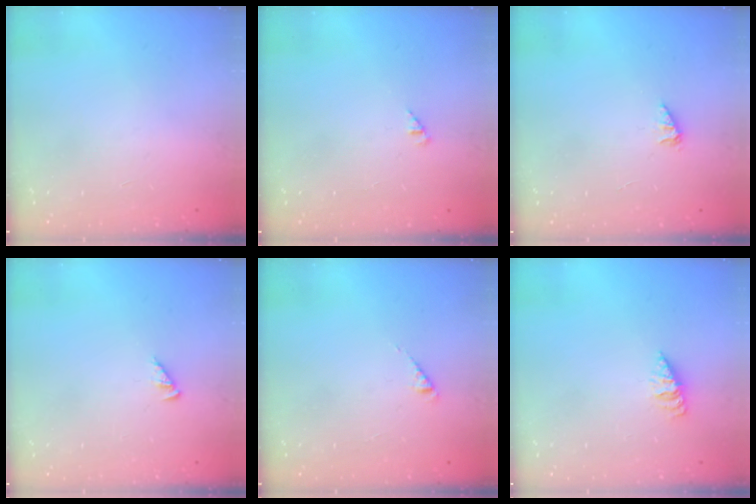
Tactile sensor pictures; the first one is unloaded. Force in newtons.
{"total": 2.0, "press": 2.0, "slide": 0.4}
{"total": 1.4, "press": 1.4, "slide": 0.3}
{"total": 2.0, "press": 2.0, "slide": 0.2}
{"total": 2.6, "press": 2.6, "slide": 0.4}
{"total": 2.6, "press": 2.6, "slide": 0.4}